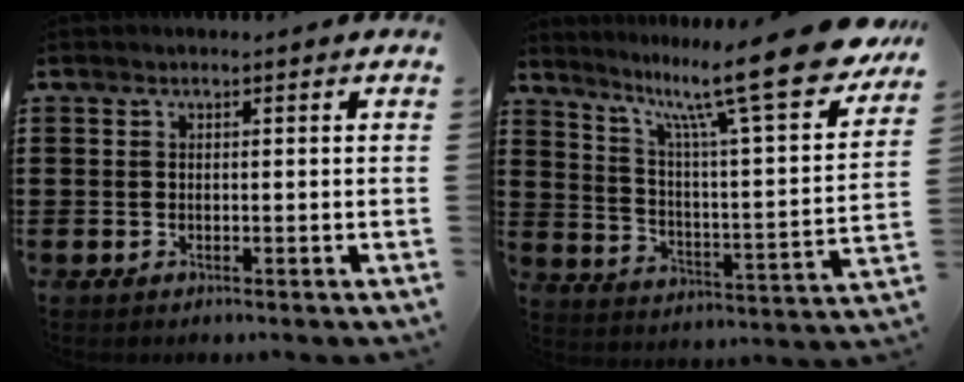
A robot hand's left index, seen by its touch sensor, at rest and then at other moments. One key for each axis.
{"total": 15.2, "fx": 12.2, "fy": 0.9, "fz": 9.0, "tx": -0.171, "ty": -0.087, "tz": 0.197}